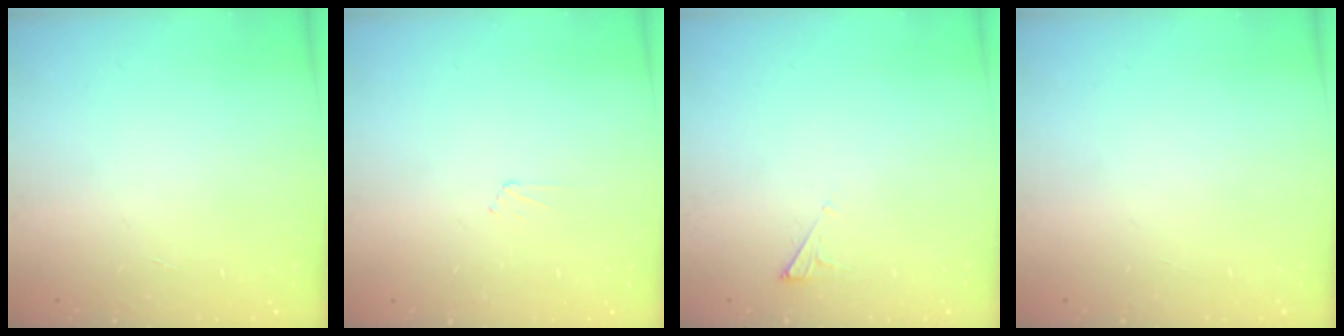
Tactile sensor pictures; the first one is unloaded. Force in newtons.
{"total": 2.7, "press": 2.6, "slide": 0.4}
{"total": 2.5, "press": 2.4, "slide": 0.3}
{"total": 0.0}